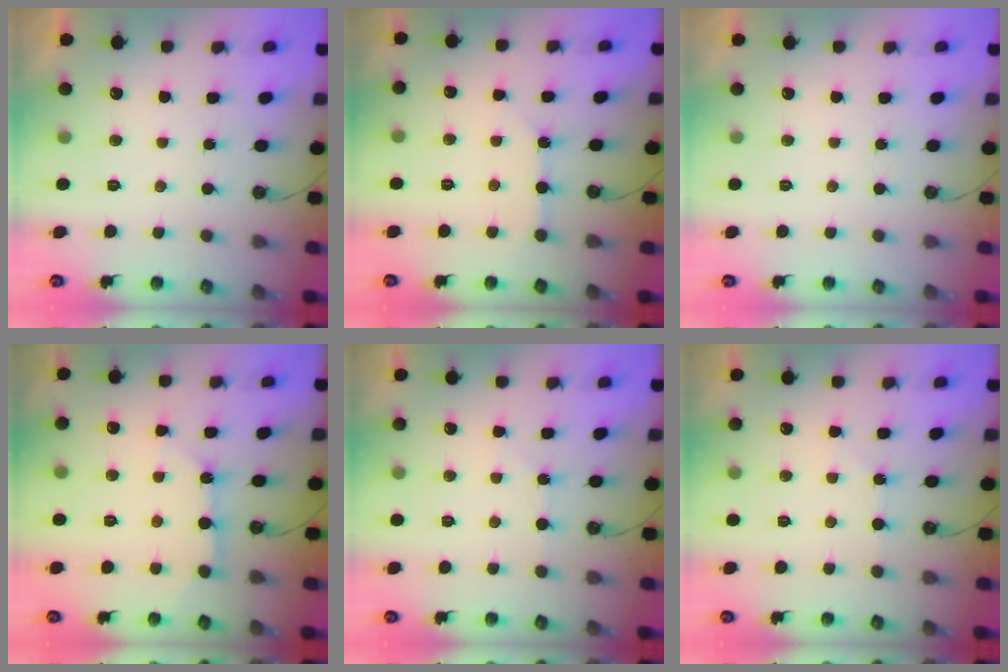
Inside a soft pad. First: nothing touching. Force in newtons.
{"total": 2.4, "press": 2.4, "slide": 0.2}
{"total": 0.0}
{"total": 4.4, "press": 4.4, "slide": 0.5}
{"total": 2.8, "press": 2.8, "slide": 0.6}
{"total": 2.8, "press": 2.8, "slide": 0.6}